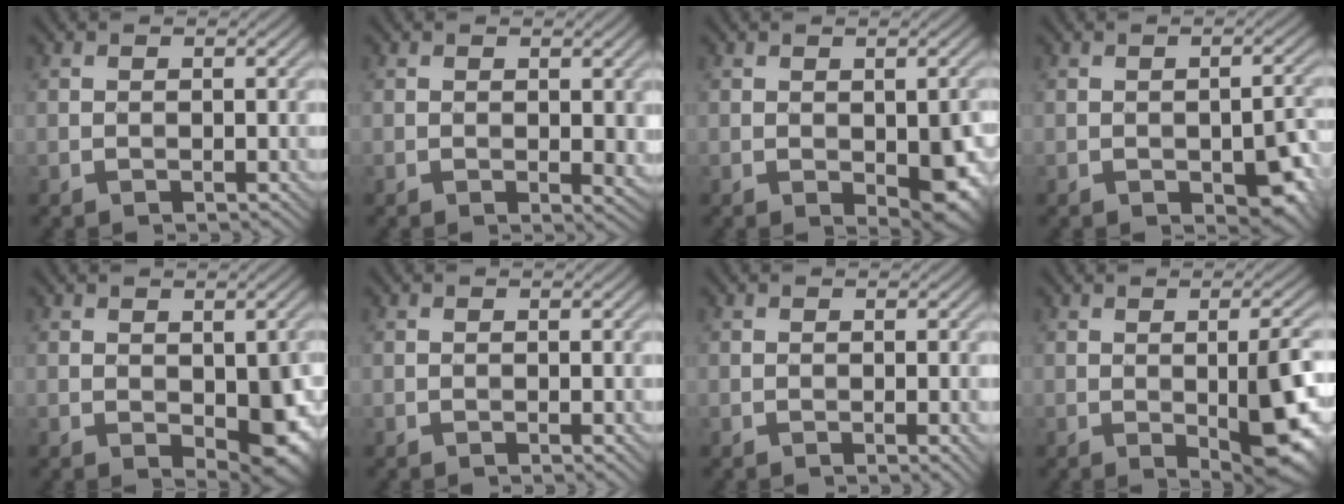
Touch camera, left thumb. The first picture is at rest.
{"total": 1.9, "force": [0.3, 0.9, 1.7], "torque": [-0.022, -0.006, 0.008]}
{"total": 6.3, "force": [-1.5, 3.4, 5.1], "torque": [-0.068, -0.023, -0.007]}
{"total": 6.0, "force": [-2.2, 2.9, 4.7], "torque": [-0.059, -0.007, -0.026]}
{"total": 7.0, "force": [-1.2, 3.9, 5.7], "torque": [-0.080, -0.025, -0.003]}
{"total": 0.7, "force": [-0.2, 0.1, 0.6], "torque": [-0.010, -0.002, -0.004]}
{"total": 1.4, "force": [-0.3, 0.2, 1.3], "torque": [-0.022, -0.003, -0.005]}
{"total": 8.7, "force": [-1.3, 2.5, 8.2], "torque": [-0.117, -0.008, -0.017]}